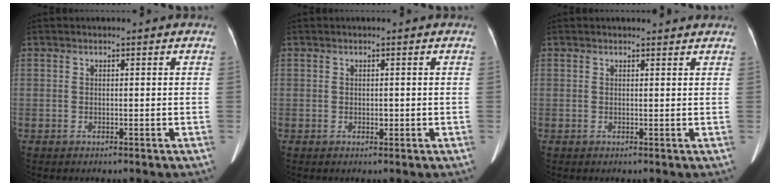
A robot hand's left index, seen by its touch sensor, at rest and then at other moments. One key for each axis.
{"total": 0.7, "fx": 0.0, "fy": 0.5, "fz": 0.4, "tx": -0.006, "ty": 0.000, "tz": -0.002}
{"total": 2.3, "fx": 2.3, "fy": 0.5, "fz": 0.4, "tx": -0.010, "ty": 0.003, "tz": 0.024}